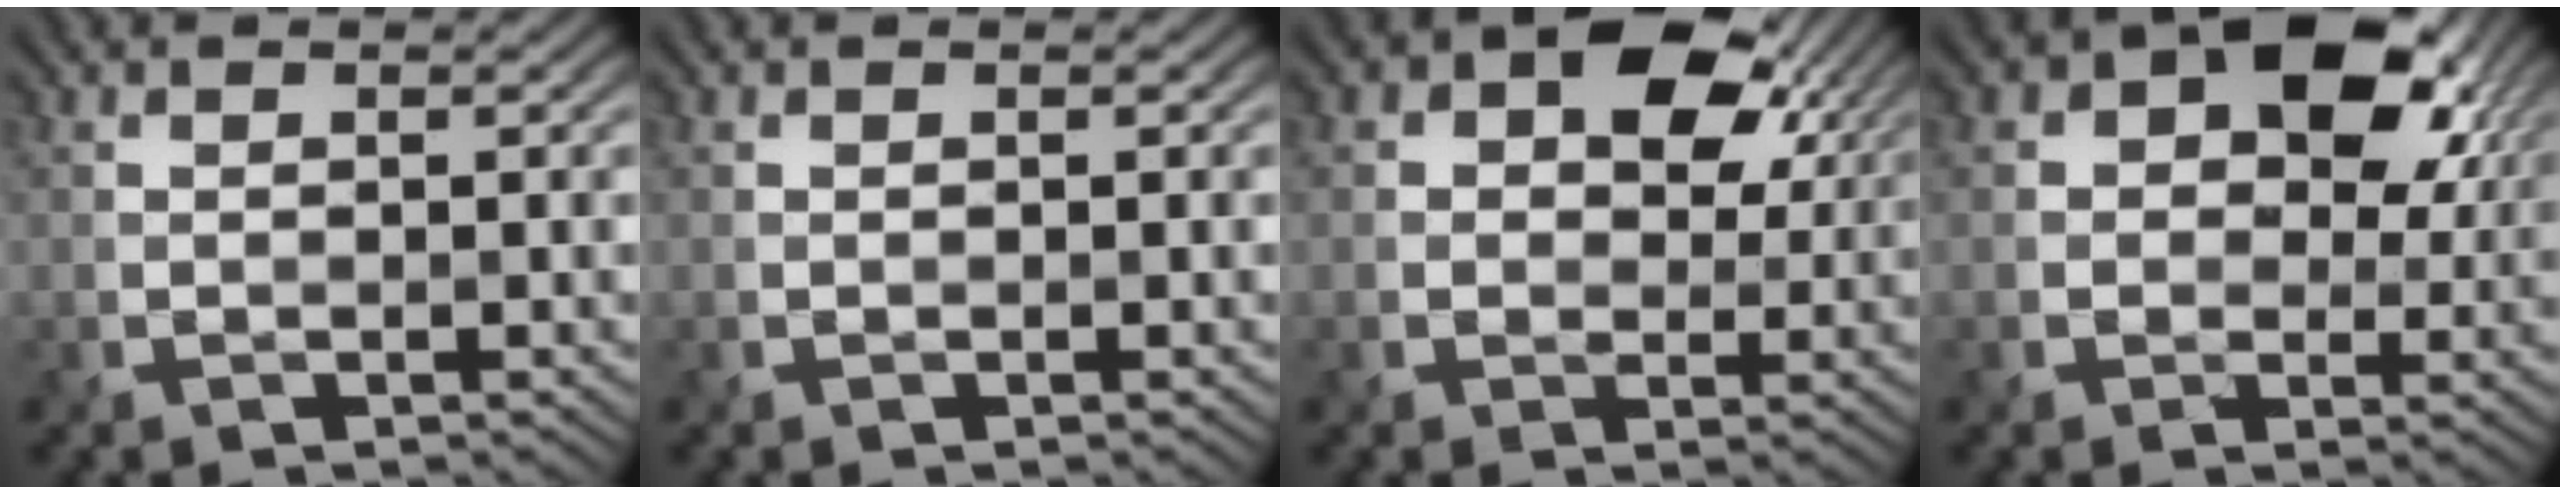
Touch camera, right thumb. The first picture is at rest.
{"total": 0.0}
{"total": 10.5, "force": [4.0, 7.1, 6.6], "torque": [-0.107, 0.009, 0.061]}
{"total": 11.6, "force": [3.9, 7.9, 7.6], "torque": [-0.113, -0.003, 0.058]}